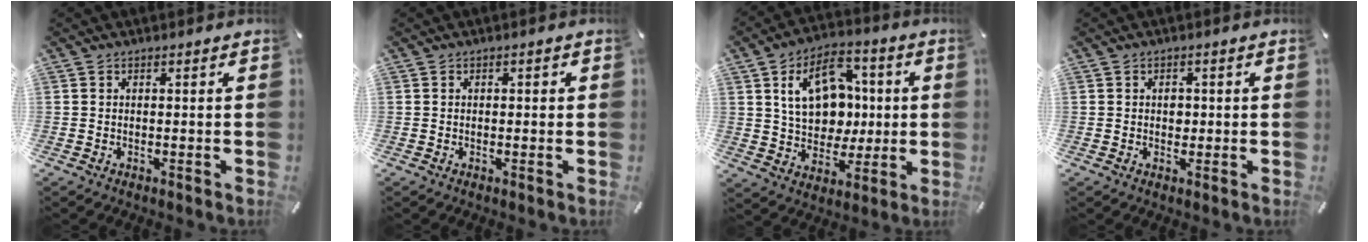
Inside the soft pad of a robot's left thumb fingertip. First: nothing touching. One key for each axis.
{"total": 0.8, "fx": -0.1, "fy": 0.5, "fz": 0.6, "tx": -0.011, "ty": 0.003, "tz": -0.003}
{"total": 15.7, "fx": 3.3, "fy": 12.1, "fz": 9.4, "tx": -0.155, "ty": 0.005, "tz": 0.063}
{"total": 2.0, "fx": 0.0, "fy": 1.7, "fz": 1.1, "tx": -0.007, "ty": -0.002, "tz": -0.005}